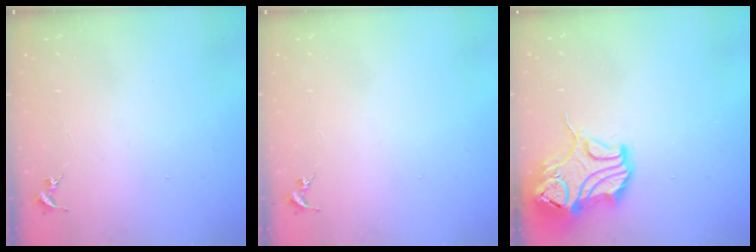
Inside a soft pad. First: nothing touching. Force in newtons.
{"total": 0.0}
{"total": 15.7, "press": 15.6, "slide": 2.3}